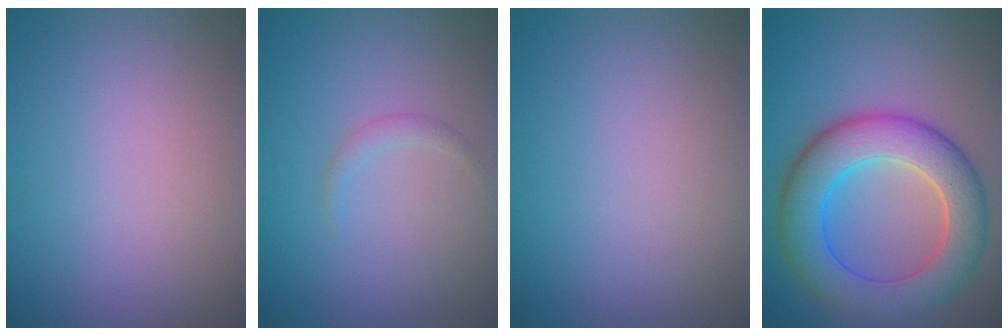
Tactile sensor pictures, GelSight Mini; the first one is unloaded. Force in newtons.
{"total": 0.9, "press": 0.9, "slide": 0.0}
{"total": 0.0}
{"total": 8.8, "press": 8.8, "slide": 0.4}